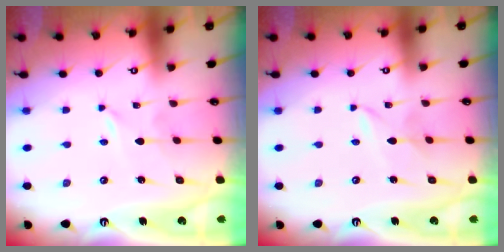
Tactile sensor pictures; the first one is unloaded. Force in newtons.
{"total": 1.8, "press": 1.7, "slide": 0.2}